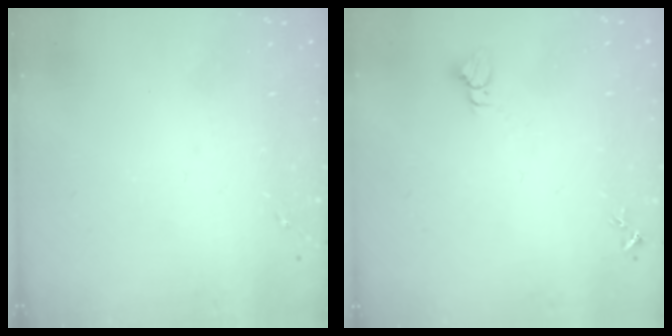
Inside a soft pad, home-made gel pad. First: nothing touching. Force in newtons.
{"total": 2.8, "press": 2.8, "slide": 0.1}